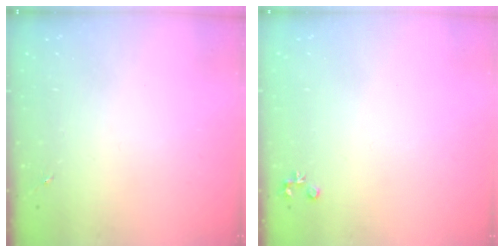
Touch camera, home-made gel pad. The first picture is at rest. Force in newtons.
{"total": 3.7, "press": 3.6, "slide": 0.4}